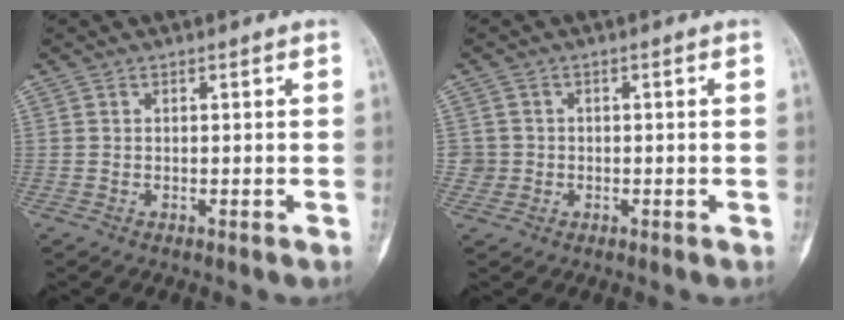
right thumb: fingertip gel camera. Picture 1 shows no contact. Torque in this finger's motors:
{"motor_torque": [0.34, 0.01, -0.07, 0.04, 0.00]}